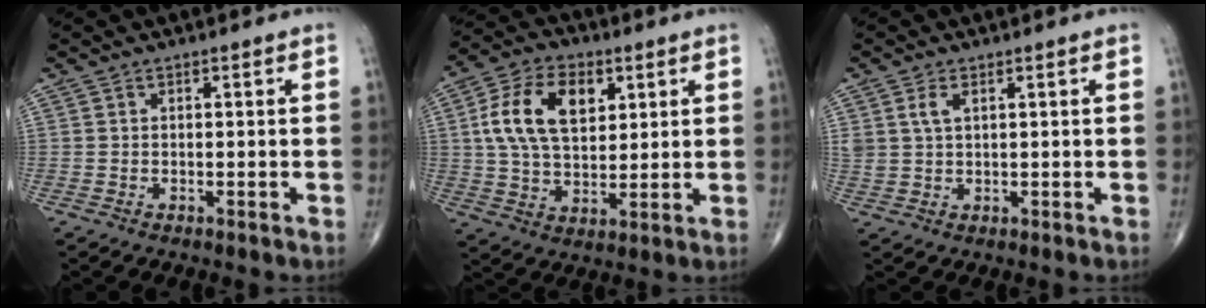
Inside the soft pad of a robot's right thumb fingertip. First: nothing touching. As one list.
[{"total": 14.5, "force": [4.1, 8.8, 10.8], "torque": [-0.180, 0.000, 0.074]}, {"total": 3.2, "force": [1.3, 1.7, 2.3], "torque": [-0.052, 0.000, 0.031]}]